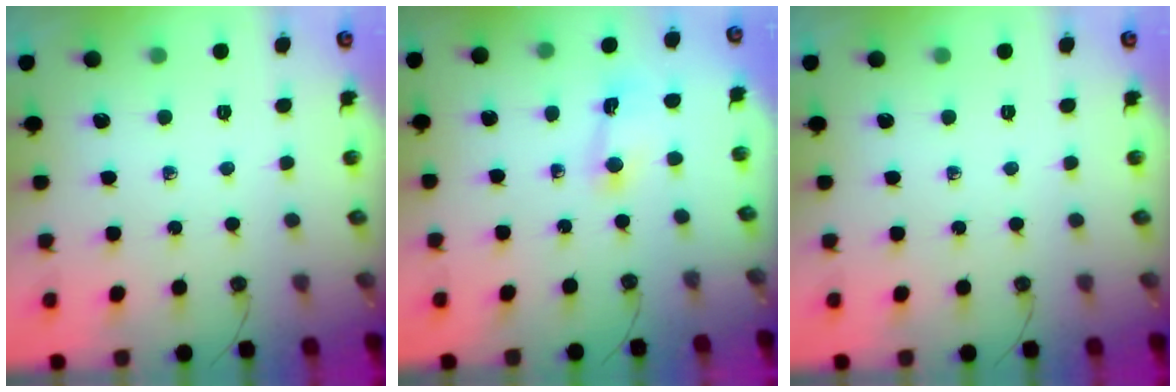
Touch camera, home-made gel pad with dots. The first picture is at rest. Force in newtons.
{"total": 2.4, "press": 2.4, "slide": 0.3}
{"total": 0.0}